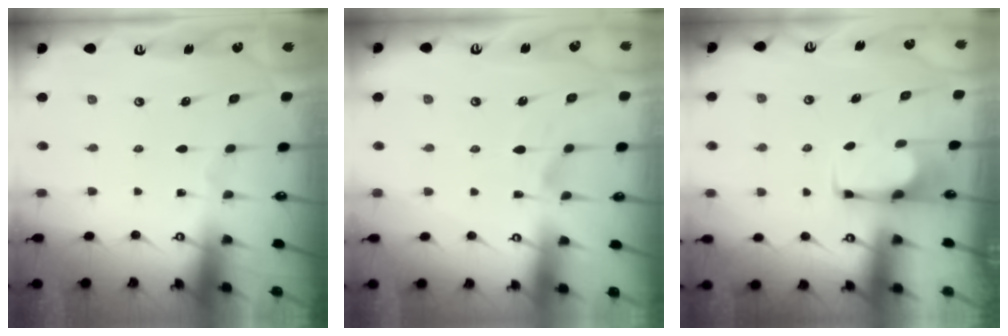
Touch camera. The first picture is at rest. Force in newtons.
{"total": 1.5, "press": 1.0, "slide": 1.1}
{"total": 2.9, "press": 2.9, "slide": 0.5}